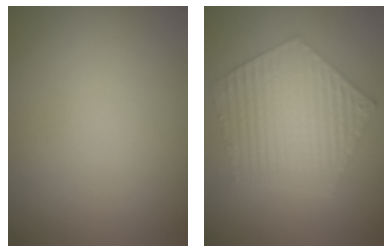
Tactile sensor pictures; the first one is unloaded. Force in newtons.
{"total": 6.5, "press": 4.9, "slide": 4.3}